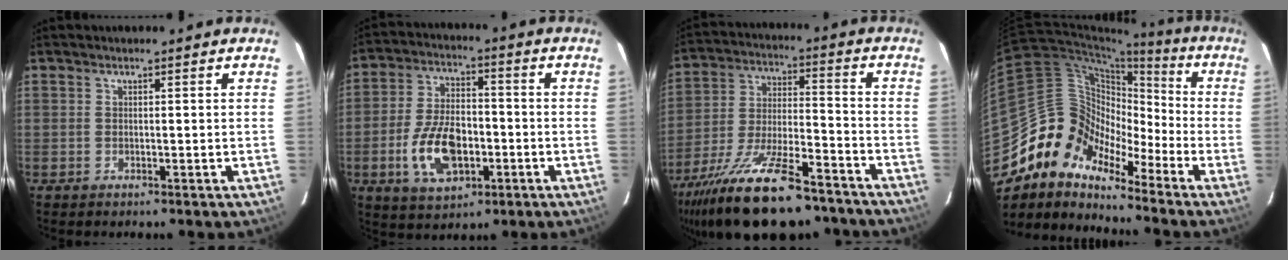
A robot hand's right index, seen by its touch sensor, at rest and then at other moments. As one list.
[{"total": 13.1, "force": [-4.0, 7.4, 10.0], "torque": [-0.202, 0.005, -0.062]}, {"total": 24.0, "force": [-17.8, 7.4, 14.3], "torque": [-0.272, -0.043, -0.280]}, {"total": 11.4, "force": [-8.7, 6.5, 3.4], "torque": [-0.056, 0.037, -0.193]}]